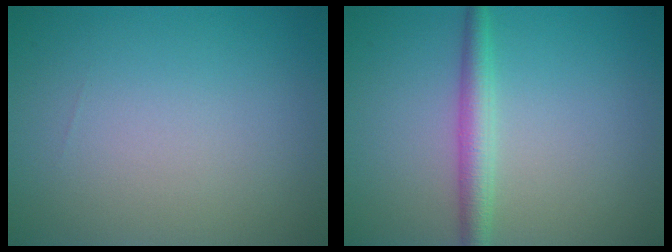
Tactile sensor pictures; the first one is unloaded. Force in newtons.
{"total": 2.7, "press": 2.7, "slide": 0.1}